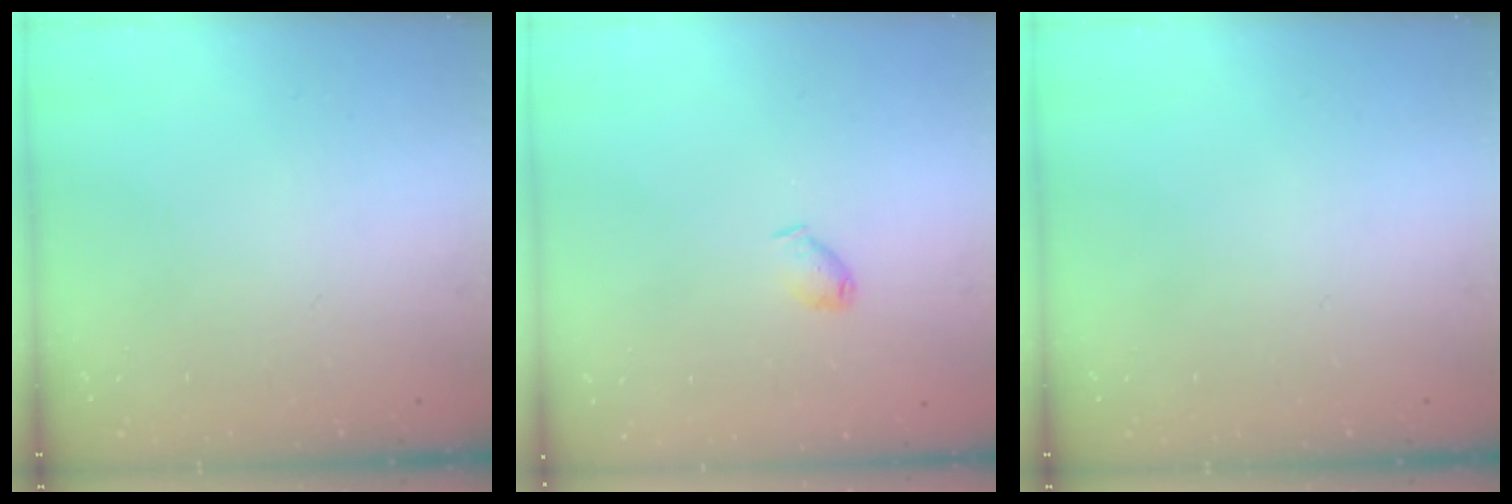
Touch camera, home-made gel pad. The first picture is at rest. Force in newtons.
{"total": 4.0, "press": 3.9, "slide": 0.8}
{"total": 0.0}